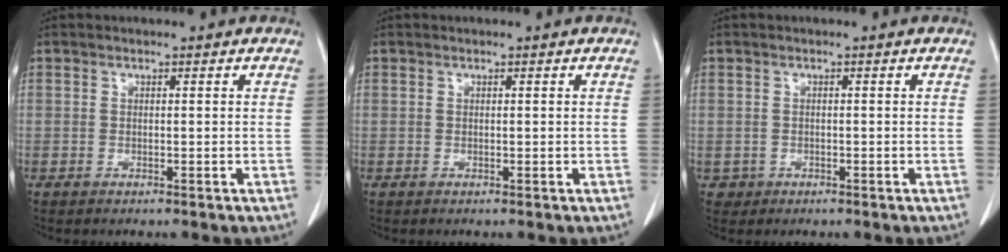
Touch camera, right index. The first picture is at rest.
{"total": 0.0}
{"total": 1.7, "force": [-0.6, 1.5, -0.1], "torque": [0.004, 0.008, -0.009]}